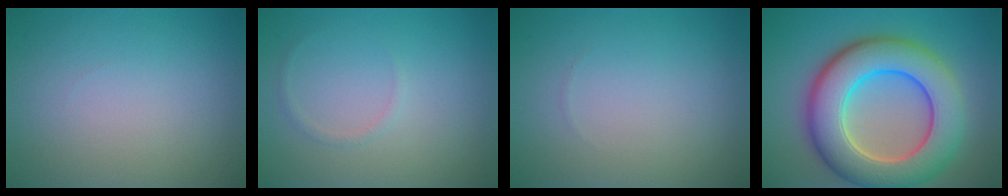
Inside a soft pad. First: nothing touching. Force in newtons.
{"total": 0.6, "press": 0.6, "slide": 0.1}
{"total": 0.0}
{"total": 11.1, "press": 11.1, "slide": 0.6}